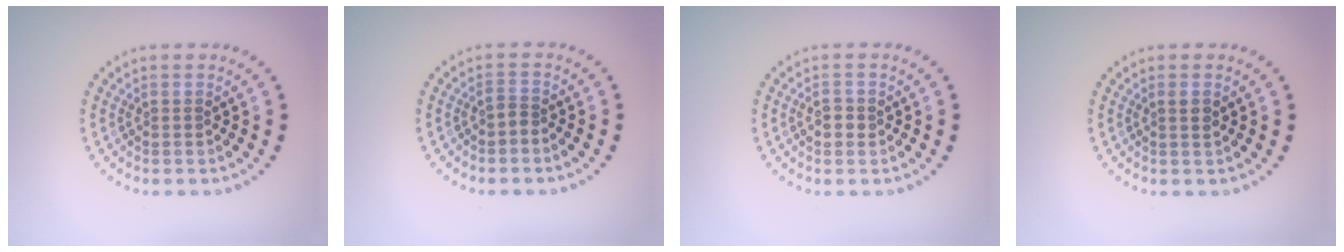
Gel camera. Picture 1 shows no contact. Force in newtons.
{"total": 0.9, "press": 0.5, "slide": 0.7}
{"total": 1.3, "press": 1.3, "slide": 0.2}
{"total": 0.9, "press": 0.8, "slide": 0.4}